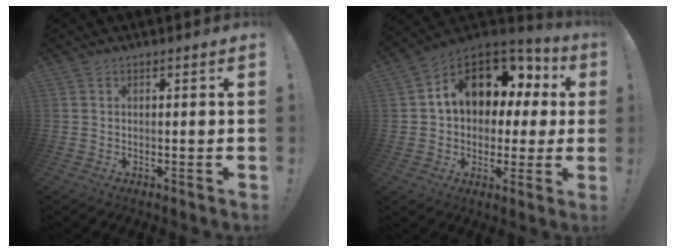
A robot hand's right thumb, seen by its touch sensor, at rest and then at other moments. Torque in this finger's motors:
{"motor_torque": [1.42, 1.45, 0.84, -0.56, 0.08]}